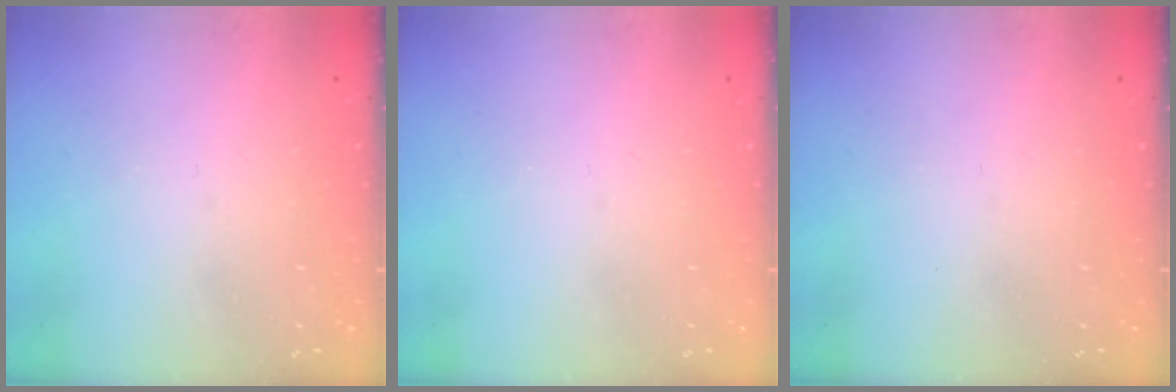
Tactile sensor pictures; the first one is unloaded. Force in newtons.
{"total": 0.0}
{"total": 0.0}